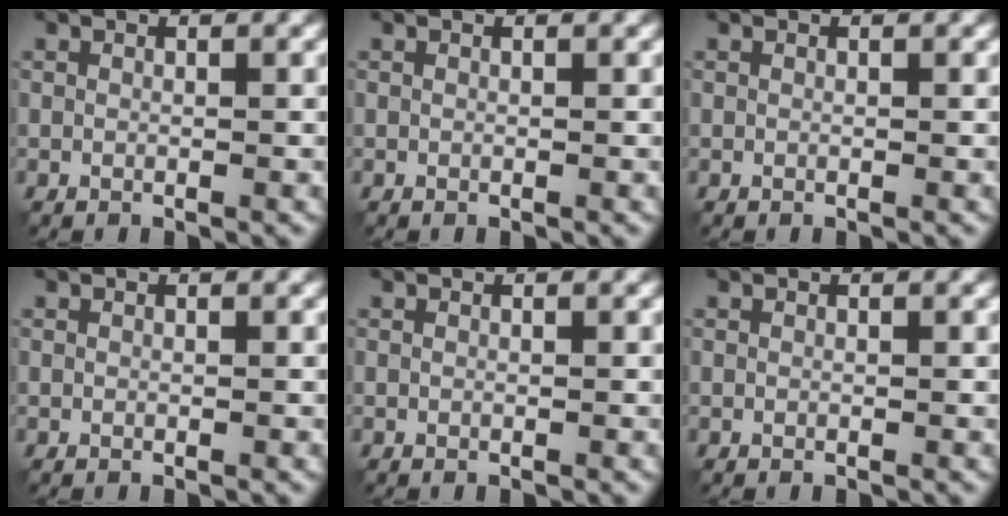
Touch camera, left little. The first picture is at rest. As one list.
[{"total": 0.0}, {"total": 0.0}, {"total": 0.0}, {"total": 0.0}, {"total": 0.0}]